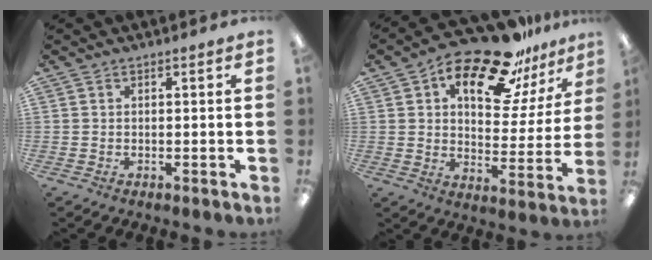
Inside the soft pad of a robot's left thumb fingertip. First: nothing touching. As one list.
[{"total": 19.9, "force": [14.0, 8.5, 11.4], "torque": [-0.174, -0.085, 0.234]}]